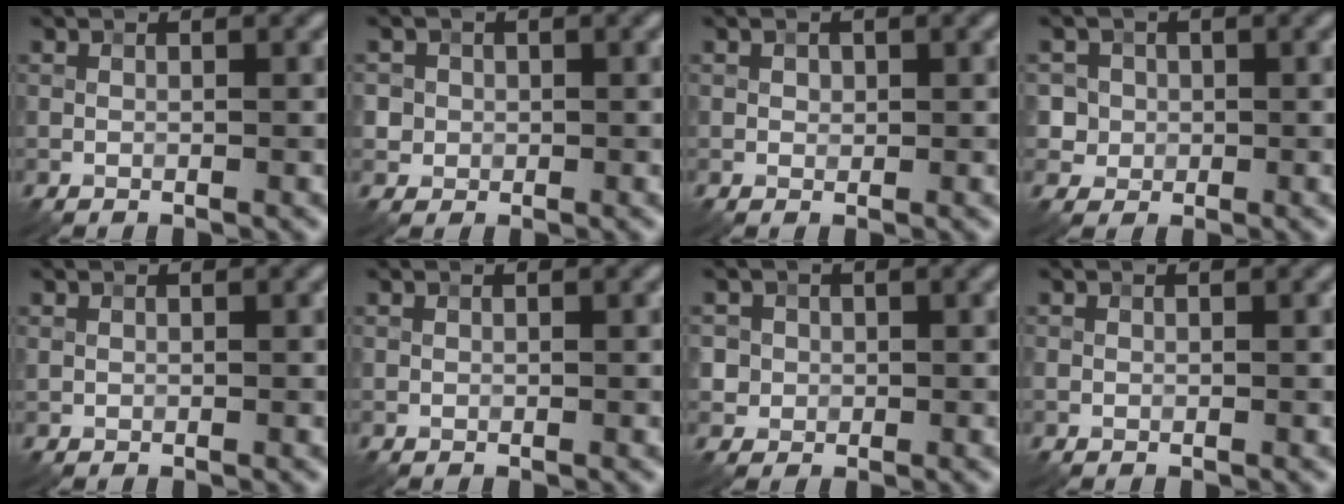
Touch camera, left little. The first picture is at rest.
{"total": 1.8, "force": [0.3, 1.7, 0.4], "torque": [0.002, 0.002, 0.010]}
{"total": 0.6, "force": [0.2, 0.5, 0.2], "torque": [-0.002, -0.002, 0.002]}
{"total": 3.4, "force": [0.7, 3.2, 0.9], "torque": [-0.004, 0.014, 0.007]}
{"total": 0.0}
{"total": 0.0}
{"total": 2.2, "force": [0.4, 2.1, 0.6], "torque": [-0.002, 0.004, 0.008]}
{"total": 0.0}